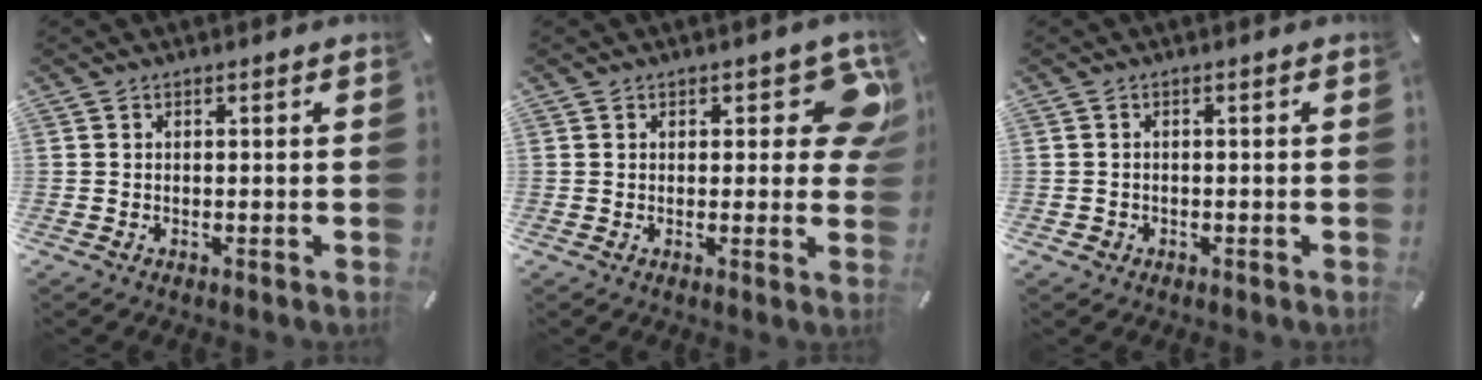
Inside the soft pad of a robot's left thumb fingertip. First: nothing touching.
{"total": 9.9, "force": [4.0, 4.7, 7.7], "torque": [-0.074, -0.017, 0.065]}
{"total": 1.2, "force": [-0.5, 1.0, 0.1], "torque": [-0.003, 0.004, -0.014]}